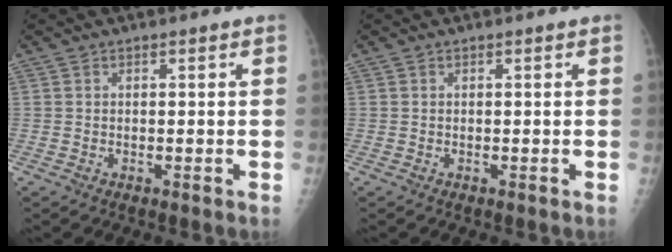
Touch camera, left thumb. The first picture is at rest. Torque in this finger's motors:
{"motor_torque": [-0.16, -0.04, -0.15, -0.01, 0.01]}